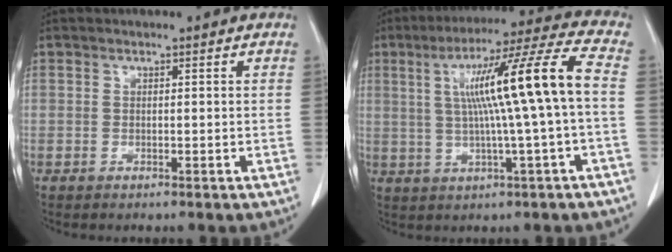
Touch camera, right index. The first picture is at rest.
{"total": 15.2, "force": [0.9, -0.8, 15.1], "torque": [-0.247, 0.024, 0.016]}